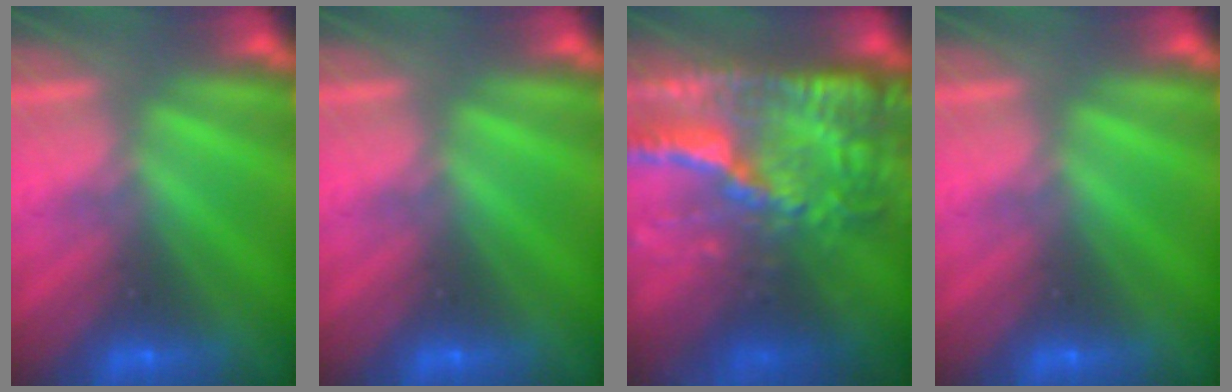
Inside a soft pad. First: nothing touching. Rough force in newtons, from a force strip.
{"total": 0.0}
{"total": 6.1}
{"total": 0.0}